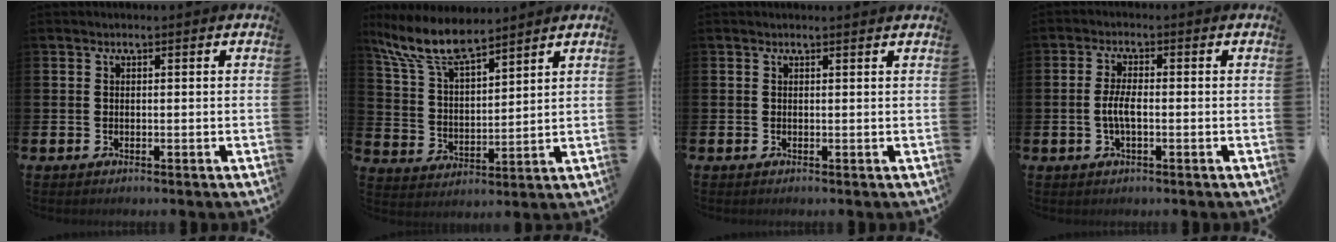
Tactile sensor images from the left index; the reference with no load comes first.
{"total": 9.3, "force": [8.1, 1.9, 4.0], "torque": [-0.114, -0.030, 0.149]}
{"total": 0.6, "force": [0.5, -0.1, 0.1], "torque": [0.011, -0.006, 0.008]}
{"total": 3.1, "force": [-0.7, 1.1, 2.9], "torque": [-0.058, 0.000, -0.016]}